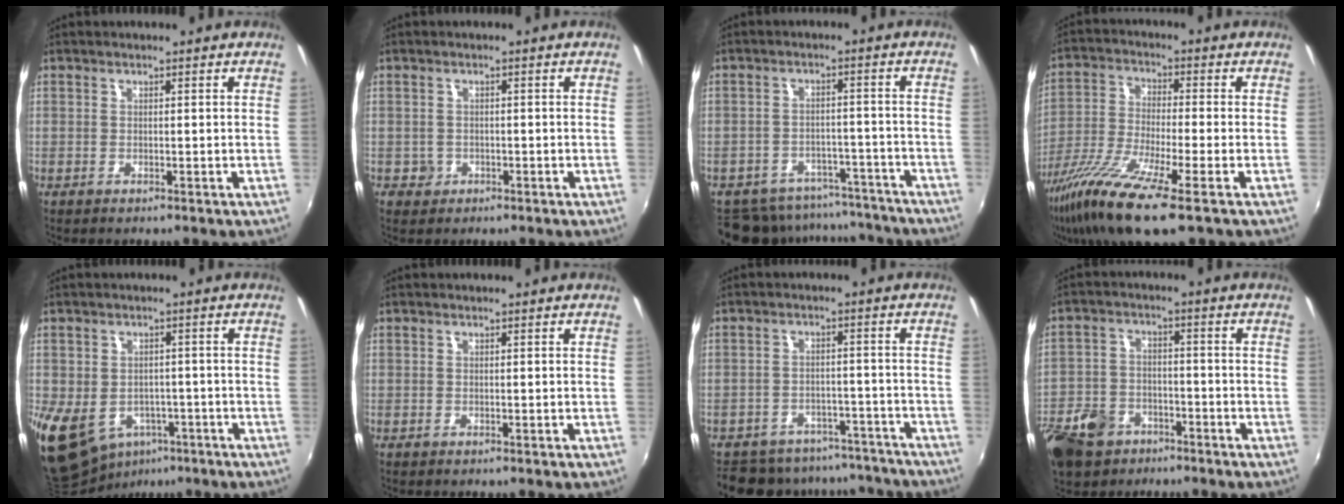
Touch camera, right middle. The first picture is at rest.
{"total": 2.0, "force": [-0.6, 1.9, 0.3], "torque": [-0.007, -0.001, -0.006]}
{"total": 13.2, "force": [-11.6, 5.7, 2.6], "torque": [-0.059, 0.024, -0.145]}
{"total": 13.5, "force": [-7.7, 1.3, 11.0], "torque": [-0.233, -0.041, -0.151]}
{"total": 13.1, "force": [-5.1, 10.0, 6.9], "torque": [-0.165, -0.022, -0.061]}
{"total": 0.0}
{"total": 15.0, "force": [-13.2, 6.2, 3.6], "torque": [-0.079, 0.025, -0.163]}
{"total": 12.9, "force": [-7.7, 8.5, 5.9], "torque": [-0.165, -0.002, -0.132]}